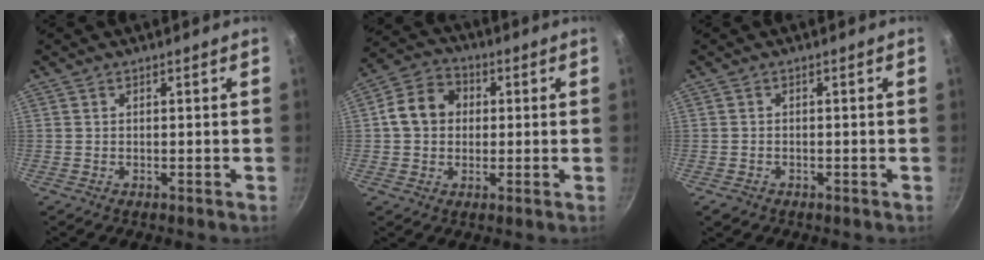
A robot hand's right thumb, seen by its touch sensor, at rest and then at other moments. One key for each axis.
{"total": 9.3, "fx": 0.8, "fy": 7.7, "fz": 5.1, "tx": -0.076, "ty": 0.022, "tz": 0.003}
{"total": 1.5, "fx": -0.9, "fy": 1.2, "fz": 0.3, "tx": -0.009, "ty": 0.003, "tz": -0.013}